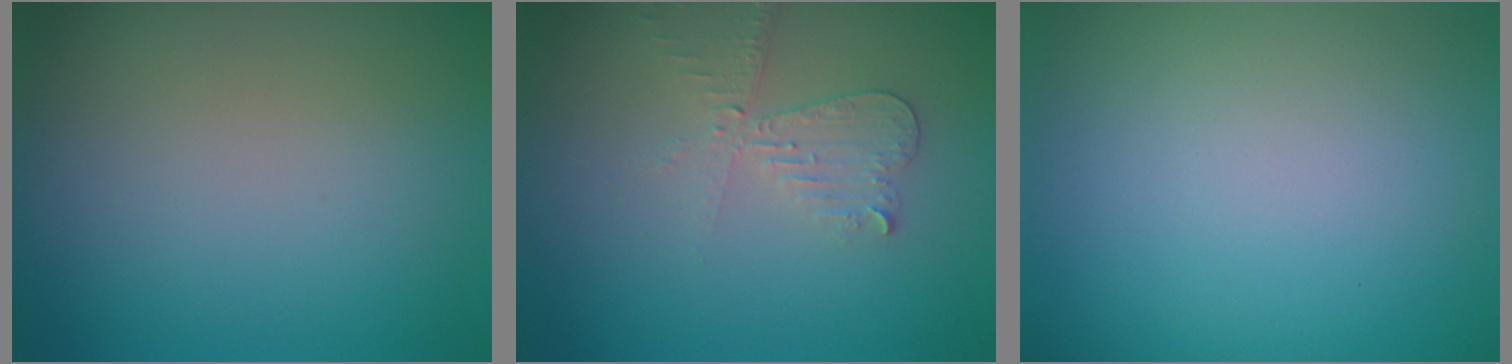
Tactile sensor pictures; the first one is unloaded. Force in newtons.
{"total": 2.8, "press": 2.6, "slide": 0.9}
{"total": 0.0}